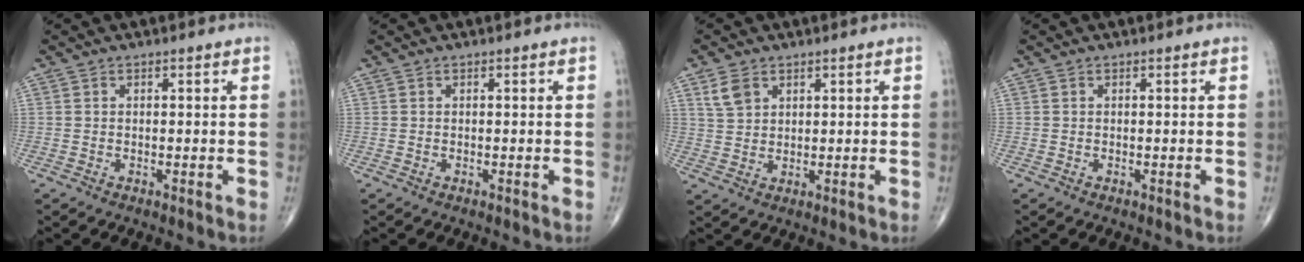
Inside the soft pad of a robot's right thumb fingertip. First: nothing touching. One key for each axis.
{"total": 0.0}
{"total": 4.3, "fx": 2.3, "fy": 2.9, "fz": 2.2, "tx": -0.035, "ty": -0.006, "tz": 0.051}
{"total": 0.0}